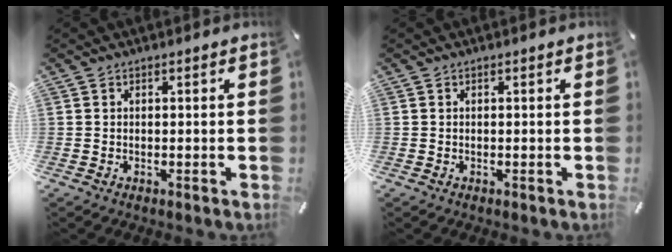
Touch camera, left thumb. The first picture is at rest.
{"total": 0.0}